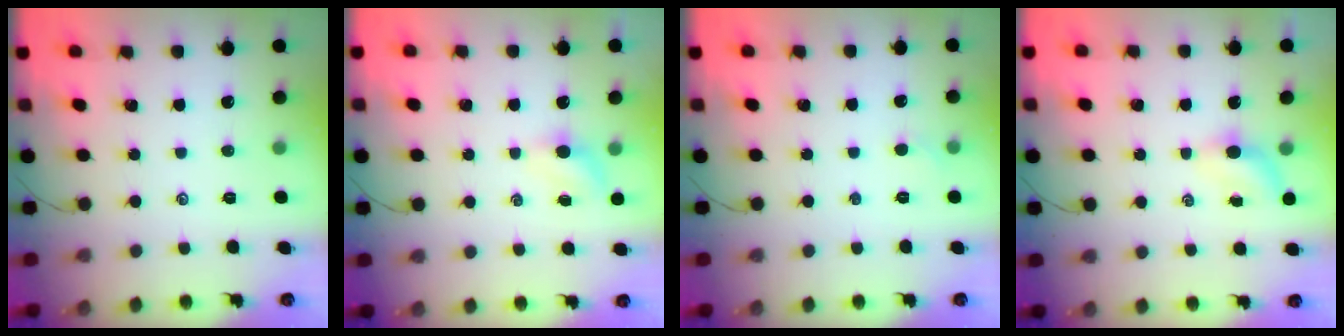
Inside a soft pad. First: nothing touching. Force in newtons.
{"total": 4.3, "press": 4.1, "slide": 1.3}
{"total": 2.7, "press": 2.5, "slide": 0.9}
{"total": 3.6, "press": 3.4, "slide": 1.3}